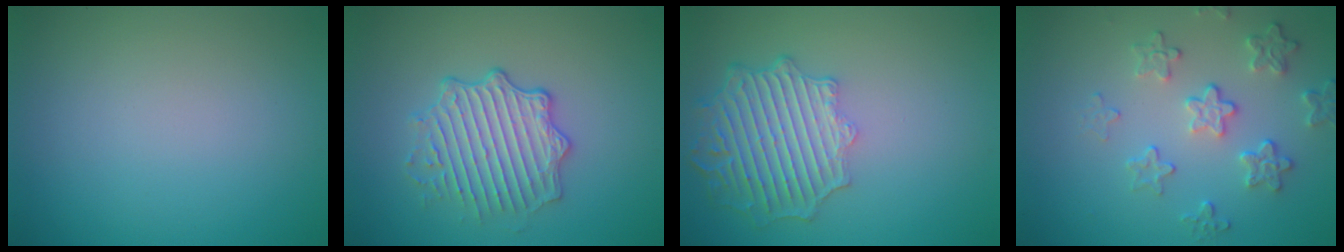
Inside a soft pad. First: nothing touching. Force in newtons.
{"total": 4.2, "press": 3.8, "slide": 1.7}
{"total": 6.3, "press": 5.0, "slide": 3.7}
{"total": 3.4, "press": 2.9, "slide": 1.8}